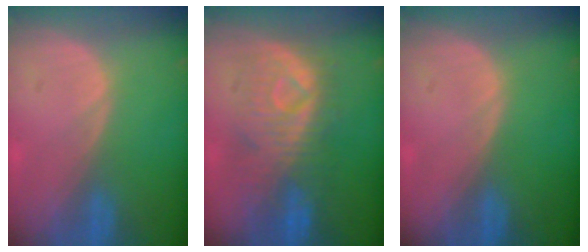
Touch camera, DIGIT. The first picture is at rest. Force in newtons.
{"total": 8.8, "press": 8.7, "slide": 1.6}
{"total": 0.0}